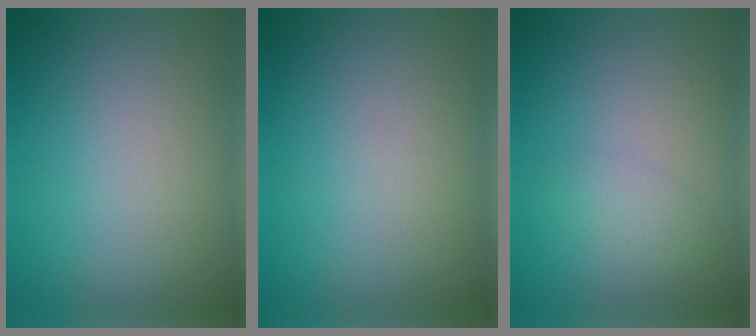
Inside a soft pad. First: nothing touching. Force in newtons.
{"total": 0.0}
{"total": 1.3, "press": 1.3, "slide": 0.1}